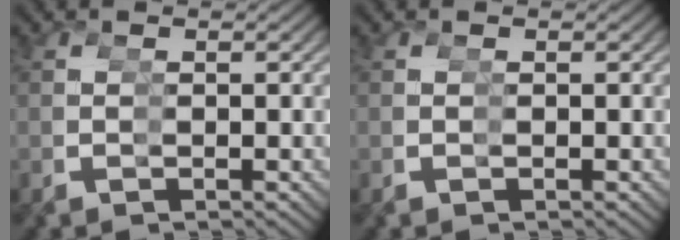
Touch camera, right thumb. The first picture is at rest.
{"total": 0.0}